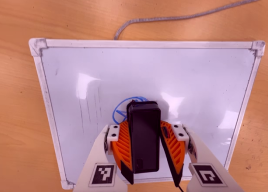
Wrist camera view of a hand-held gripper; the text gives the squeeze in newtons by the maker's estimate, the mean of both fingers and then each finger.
{"total": 12.8, "left": 15.2, "right": 10.4}